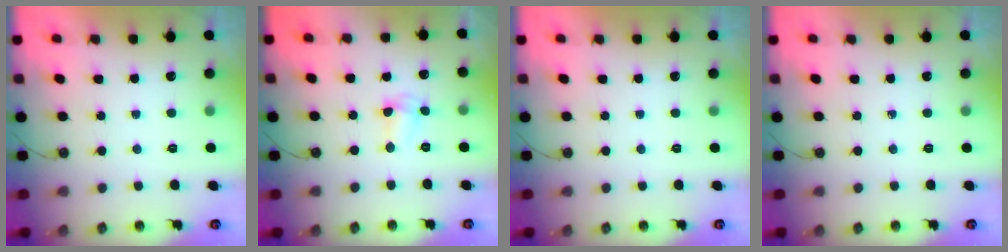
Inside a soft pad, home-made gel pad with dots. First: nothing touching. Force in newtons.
{"total": 4.9, "press": 3.9, "slide": 2.9}
{"total": 0.0}
{"total": 0.0}